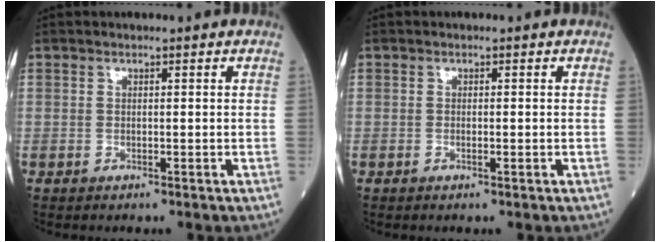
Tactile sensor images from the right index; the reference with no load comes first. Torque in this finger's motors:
{"motor_torque": [-0.13, -0.04, -0.04, -0.01]}